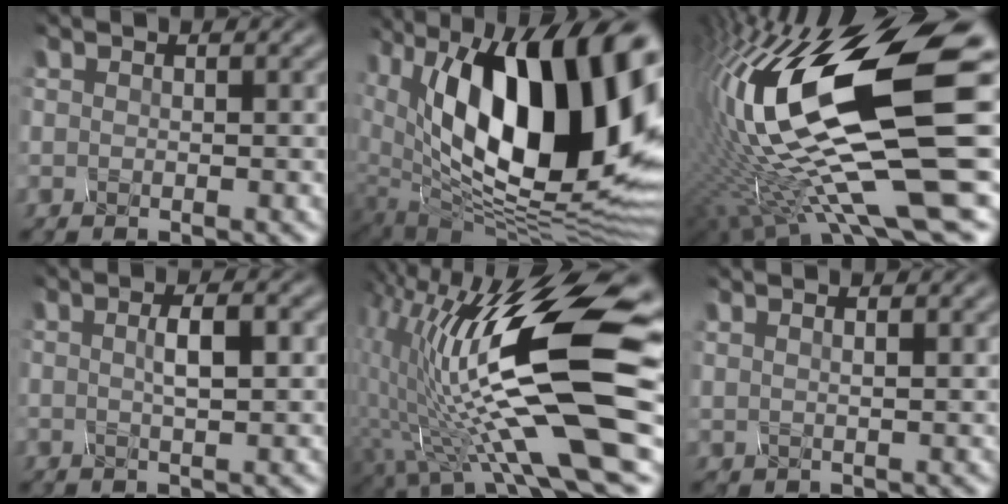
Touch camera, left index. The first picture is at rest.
{"total": 17.1, "force": [4.0, 9.2, 13.9], "torque": [-0.213, 0.005, 0.066]}
{"total": 17.8, "force": [-0.4, 4.5, 17.2], "torque": [-0.327, 0.004, -0.009]}
{"total": 2.8, "force": [0.2, 0.7, 2.7], "torque": [-0.041, 0.006, 0.004]}
{"total": 15.5, "force": [0.6, 3.6, 15.1], "torque": [-0.253, 0.007, 0.009]}
{"total": 2.1, "force": [1.3, 0.9, 1.5], "torque": [0.006, 0.008, -0.002]}